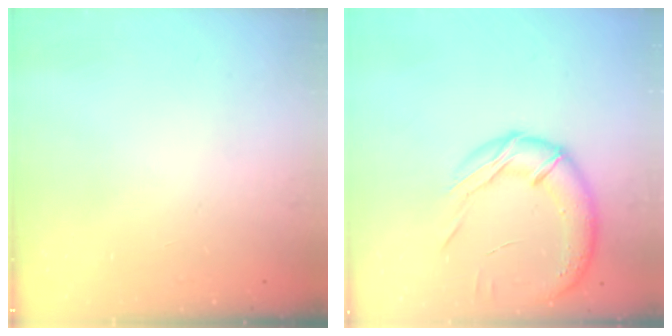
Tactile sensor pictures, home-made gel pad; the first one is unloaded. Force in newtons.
{"total": 17.2, "press": 16.9, "slide": 3.1}